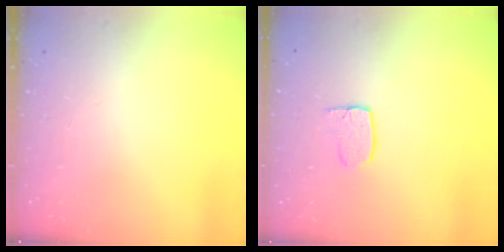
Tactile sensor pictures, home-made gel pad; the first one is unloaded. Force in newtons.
{"total": 4.9, "press": 4.9, "slide": 0.3}